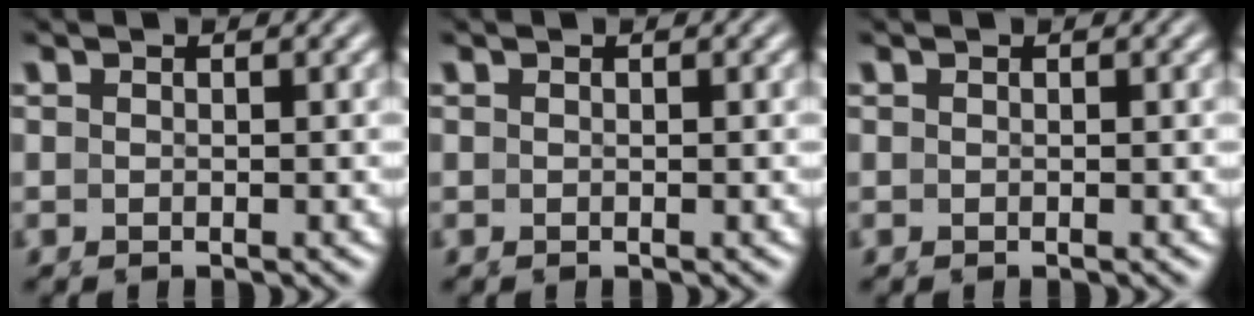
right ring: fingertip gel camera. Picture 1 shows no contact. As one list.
[{"total": 0.0}, {"total": 0.0}]